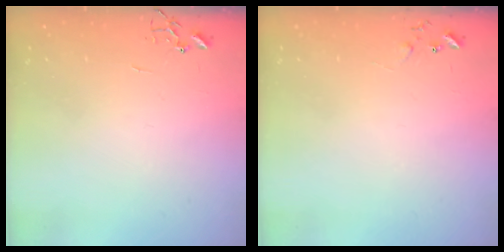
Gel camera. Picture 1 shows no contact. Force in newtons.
{"total": 5.1, "press": 5.0, "slide": 0.8}